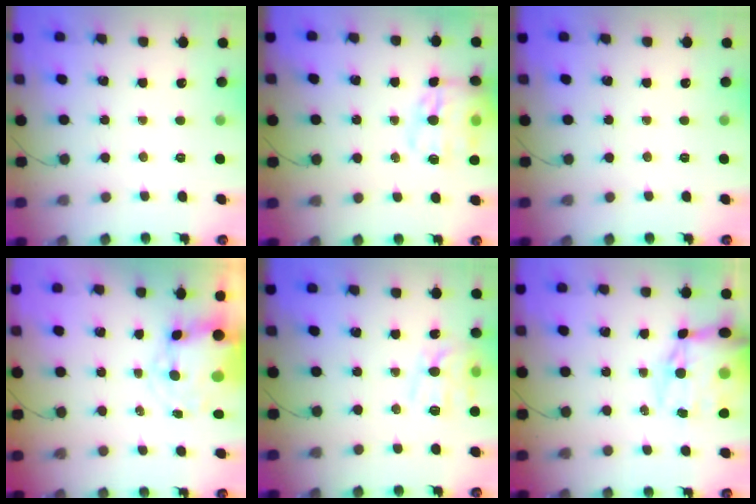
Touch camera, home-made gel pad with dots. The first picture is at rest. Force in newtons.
{"total": 14.2, "press": 13.9, "slide": 3.0}
{"total": 0.0}
{"total": 6.9, "press": 6.6, "slide": 1.8}
{"total": 12.3, "press": 12.3, "slide": 0.2}
{"total": 20.0, "press": 19.6, "slide": 4.3}